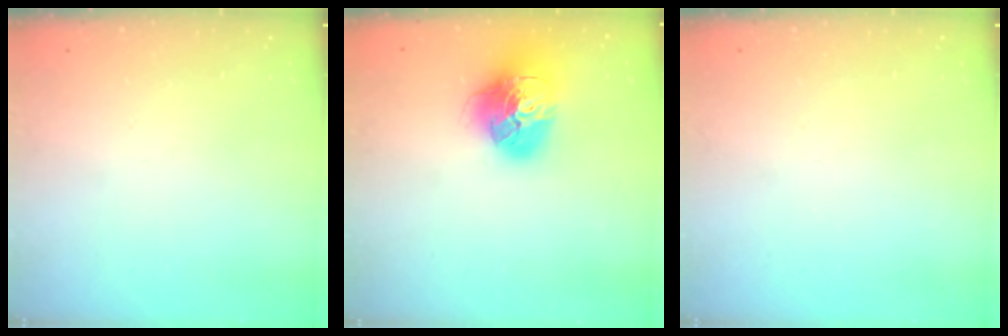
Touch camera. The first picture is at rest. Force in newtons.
{"total": 18.4, "press": 18.3, "slide": 1.8}
{"total": 0.0}